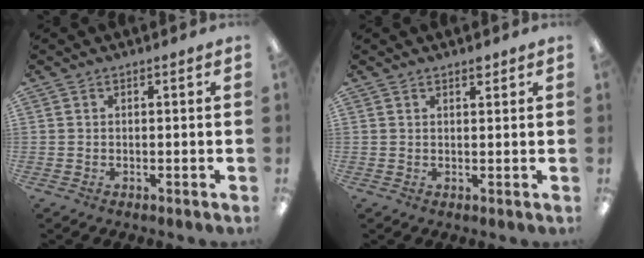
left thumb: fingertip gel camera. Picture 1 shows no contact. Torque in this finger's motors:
{"motor_torque": [-0.05, 0.02, -0.35, -0.06, 0.02]}